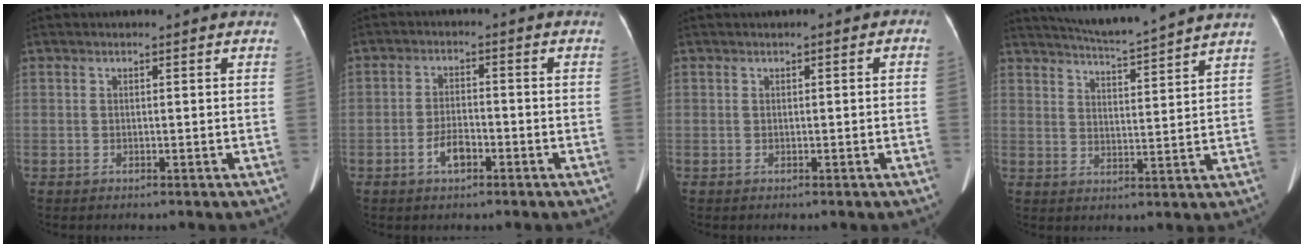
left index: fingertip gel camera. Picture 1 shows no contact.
{"total": 3.7, "force": [-2.0, 1.6, 2.7], "torque": [-0.054, 0.004, -0.037]}
{"total": 0.7, "force": [-0.1, 0.5, 0.5], "torque": [0.002, 0.007, -0.005]}
{"total": 11.1, "force": [10.3, -1.4, 3.9], "torque": [-0.073, 0.002, 0.149]}